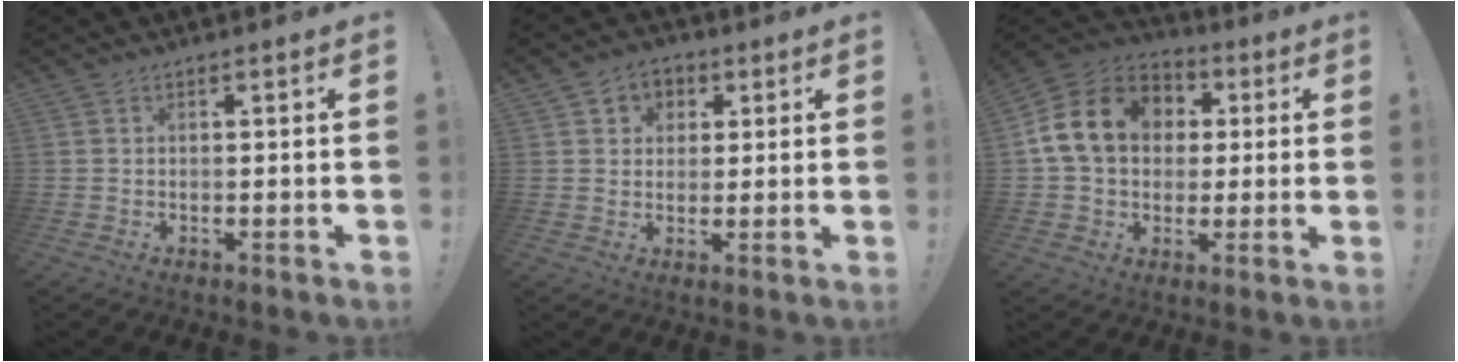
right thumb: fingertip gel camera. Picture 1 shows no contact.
{"total": 5.6, "force": [1.0, 5.3, 1.3], "torque": [-0.016, -0.001, 0.020]}
{"total": 17.0, "force": [3.7, 13.1, 10.1], "torque": [-0.166, 0.005, 0.071]}